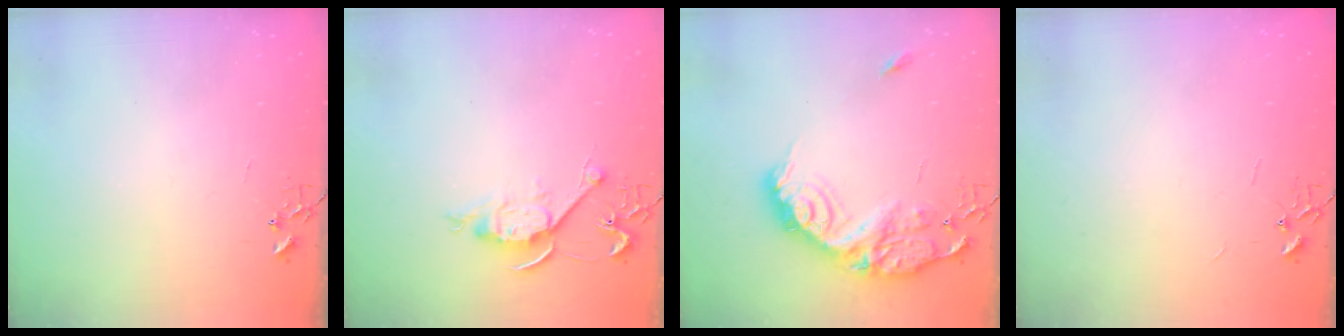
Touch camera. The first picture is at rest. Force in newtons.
{"total": 7.3, "press": 7.2, "slide": 0.7}
{"total": 20.4, "press": 20.4, "slide": 0.8}
{"total": 2.2, "press": 2.2, "slide": 0.3}